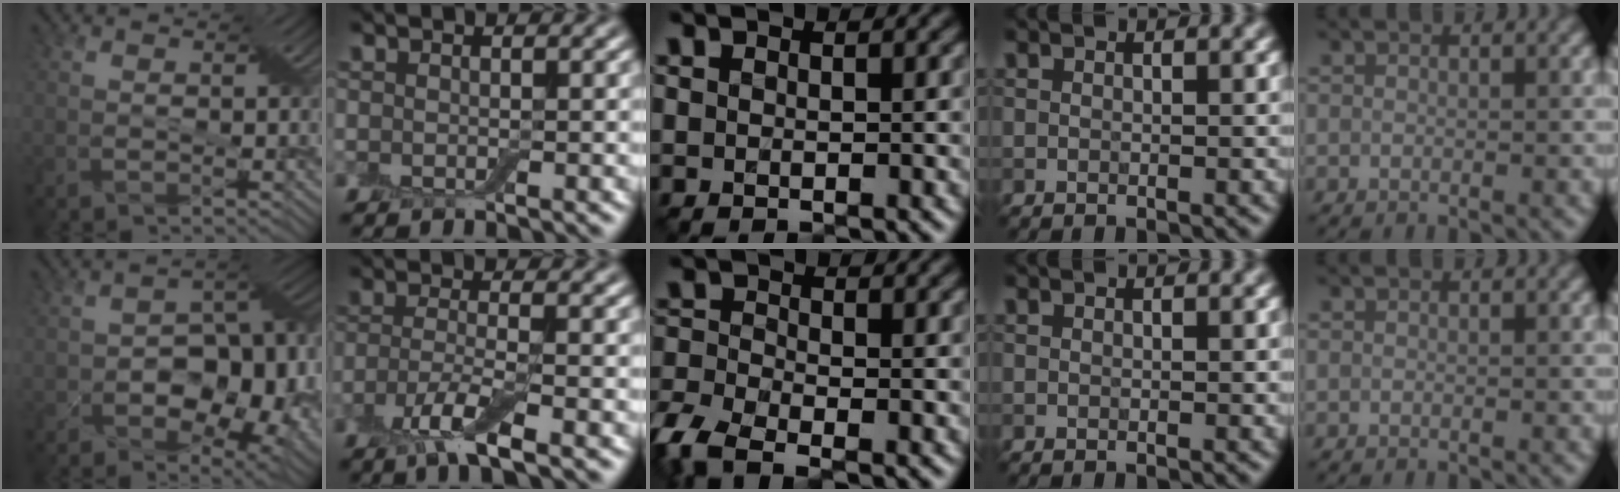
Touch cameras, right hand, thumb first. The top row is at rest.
{"thumb": {"total": 13.1, "force": [-3.2, 8.1, 9.8], "torque": [-0.122, -0.016, -0.040]}, "index": {"total": 3.9, "force": [-1.9, 0.8, 3.4], "torque": [-0.069, -0.007, -0.043]}, "middle": {"total": 5.6, "force": [-3.8, 2.3, 3.3], "torque": [-0.084, -0.014, -0.086]}}